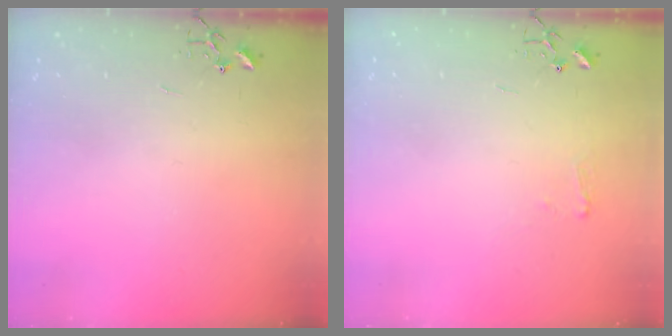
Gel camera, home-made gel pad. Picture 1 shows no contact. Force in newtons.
{"total": 5.2, "press": 5.1, "slide": 0.6}